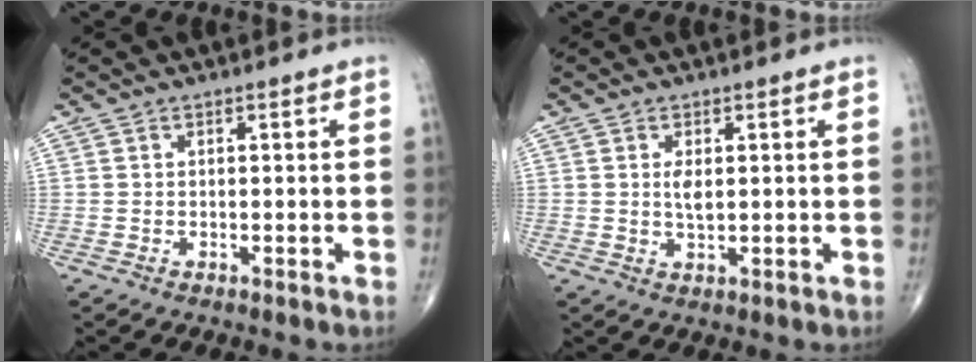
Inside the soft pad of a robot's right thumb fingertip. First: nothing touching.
{"total": 3.5, "force": [0.6, 1.4, 3.2], "torque": [-0.061, -0.009, 0.014]}